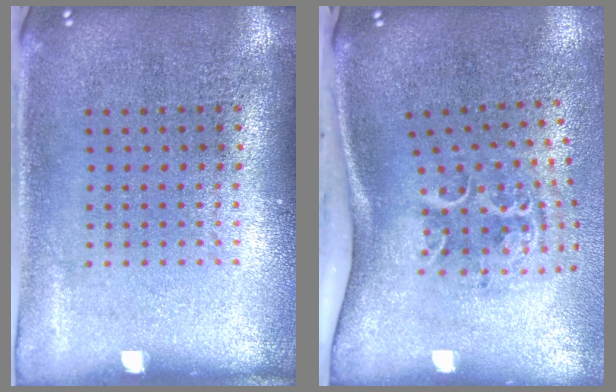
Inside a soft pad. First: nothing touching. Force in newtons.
{"total": 2.3, "press": 1.4, "slide": 1.9}